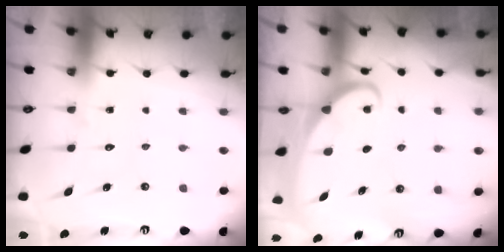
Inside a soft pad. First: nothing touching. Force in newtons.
{"total": 2.1, "press": 2.1, "slide": 0.3}